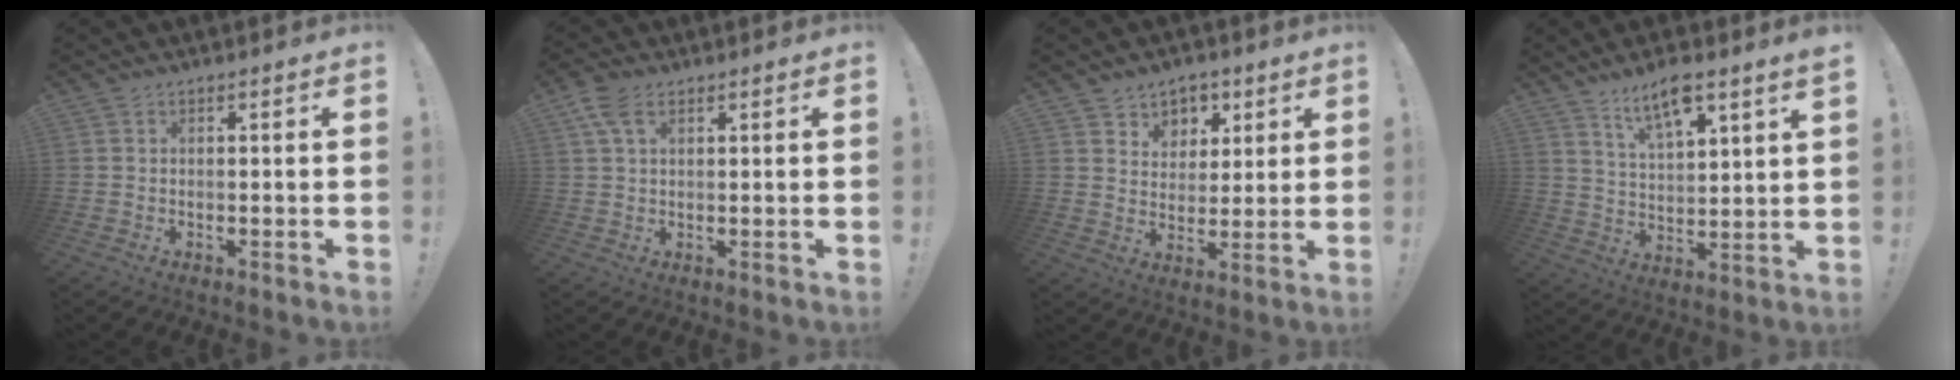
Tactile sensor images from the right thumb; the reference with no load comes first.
{"total": 5.8, "force": [2.9, 2.7, 4.2], "torque": [-0.079, -0.004, 0.057]}
{"total": 6.9, "force": [3.8, 5.8, 0.7], "torque": [-0.009, -0.035, 0.076]}
{"total": 9.8, "force": [7.0, 1.8, 6.6], "torque": [-0.112, -0.035, 0.120]}